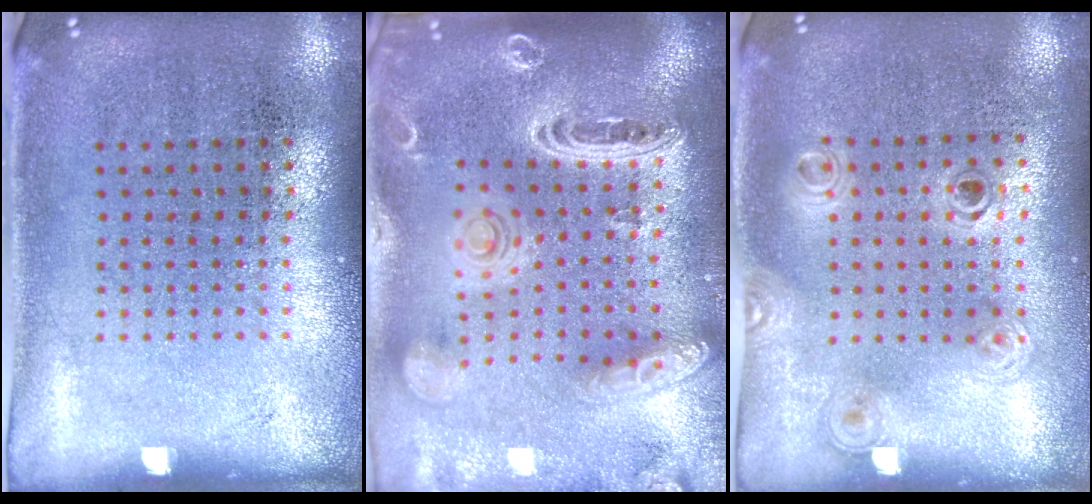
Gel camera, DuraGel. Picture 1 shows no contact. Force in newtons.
{"total": 3.7, "press": 2.9, "slide": 2.3}
{"total": 1.2, "press": 1.0, "slide": 0.6}